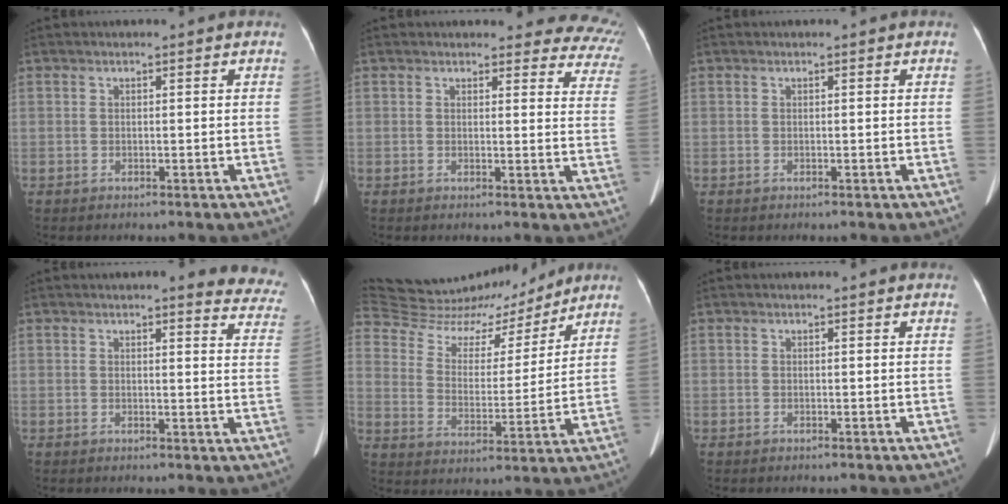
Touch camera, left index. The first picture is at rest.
{"total": 13.9, "force": [13.1, 4.2, 1.7], "torque": [0.037, -0.067, 0.095]}
{"total": 0.0}
{"total": 10.9, "force": [10.1, 2.2, 3.5], "torque": [0.001, -0.035, 0.073]}
{"total": 21.8, "force": [19.9, 6.8, 5.7], "torque": [-0.120, 0.015, 0.307]}
{"total": 0.0}